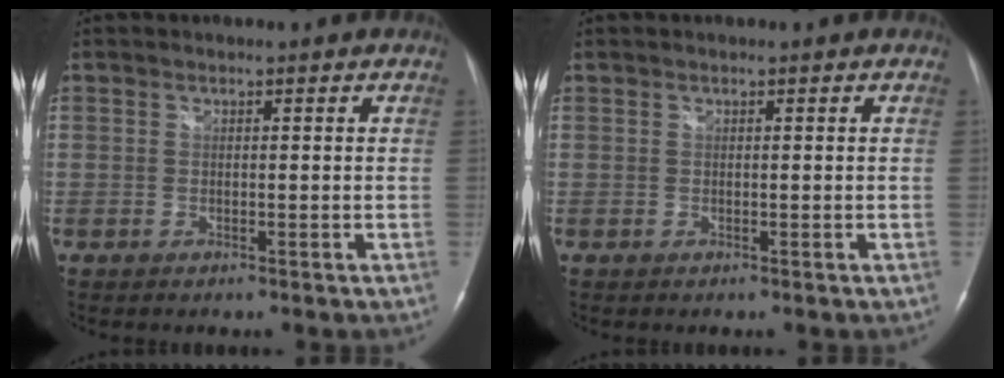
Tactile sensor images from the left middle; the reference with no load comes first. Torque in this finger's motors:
{"motor_torque": [0.15, -0.18, 0.05, -0.01]}